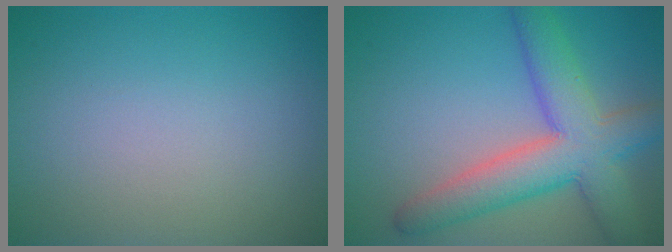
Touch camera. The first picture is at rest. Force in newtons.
{"total": 7.8, "press": 7.8, "slide": 0.4}